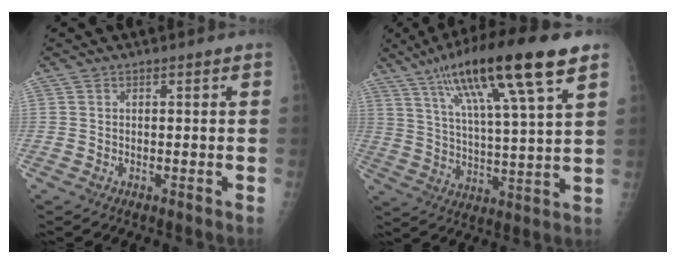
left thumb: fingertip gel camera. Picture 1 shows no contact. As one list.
[{"total": 20.3, "force": [11.3, 3.0, 16.6], "torque": [-0.282, -0.018, 0.195]}]